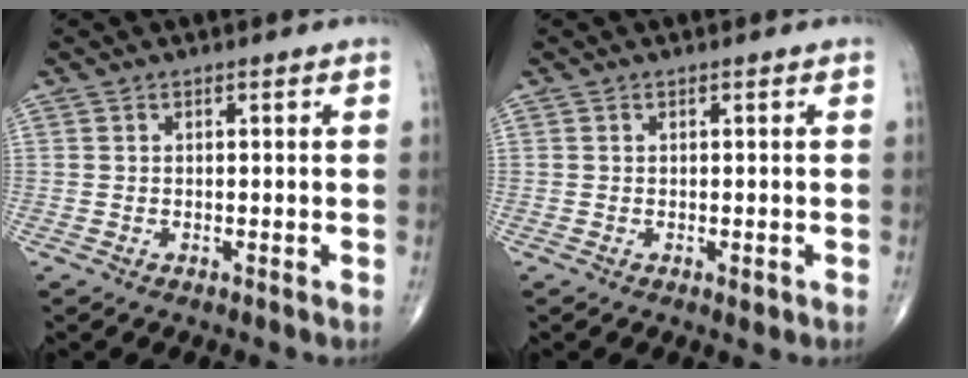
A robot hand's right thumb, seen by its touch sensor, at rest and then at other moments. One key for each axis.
{"total": 0.9, "fx": -0.3, "fy": 0.4, "fz": 0.8, "tx": -0.006, "ty": -0.003, "tz": -0.005}